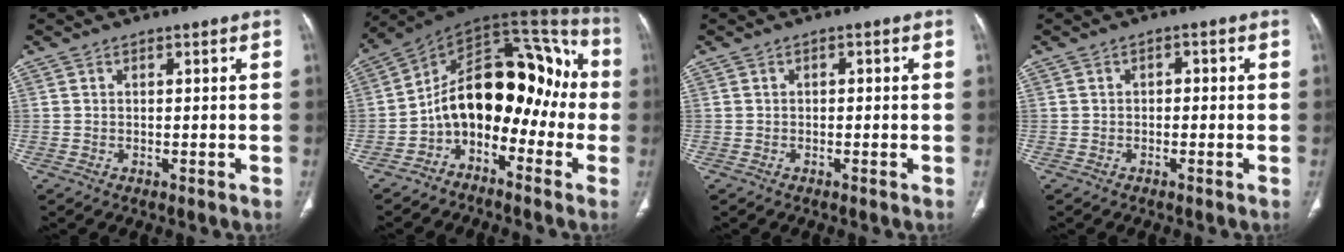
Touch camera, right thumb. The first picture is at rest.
{"total": 18.0, "force": [-3.9, 11.3, 13.5], "torque": [-0.155, 0.103, -0.075]}
{"total": 0.7, "force": [-0.1, 0.5, 0.4], "torque": [-0.003, 0.002, -0.006]}
{"total": 1.4, "force": [-0.3, 1.0, 0.9], "torque": [-0.003, 0.005, -0.010]}